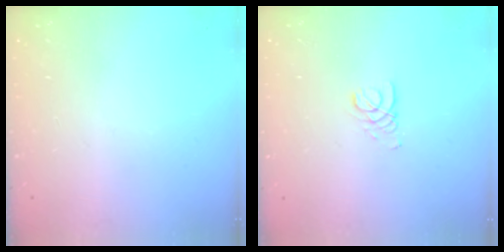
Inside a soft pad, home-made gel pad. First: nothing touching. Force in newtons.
{"total": 2.1, "press": 2.1, "slide": 0.2}